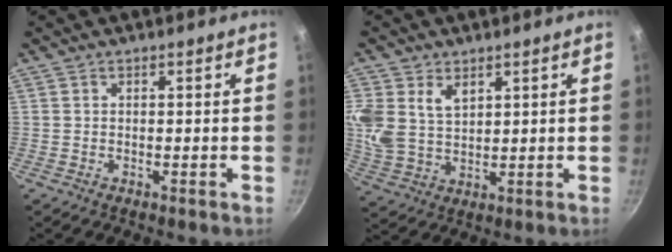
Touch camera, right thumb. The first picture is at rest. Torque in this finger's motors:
{"motor_torque": [0.12, 0.42, 0.37, 0.10, 0.10]}